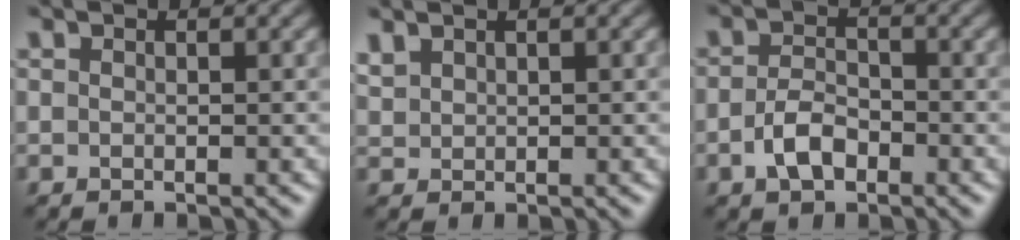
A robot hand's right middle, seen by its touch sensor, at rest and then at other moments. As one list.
[{"total": 1.3, "force": [1.1, 0.6, 0.3], "torque": [-0.014, 0.003, 0.028]}, {"total": 2.9, "force": [-1.5, 1.8, 1.8], "torque": [-0.037, 0.000, -0.030]}]